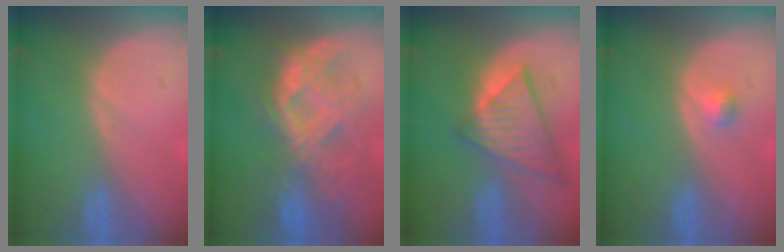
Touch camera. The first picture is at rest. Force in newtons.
{"total": 9.7, "press": 8.9, "slide": 3.9}
{"total": 9.0, "press": 7.8, "slide": 4.4}
{"total": 1.7, "press": 1.4, "slide": 0.8}